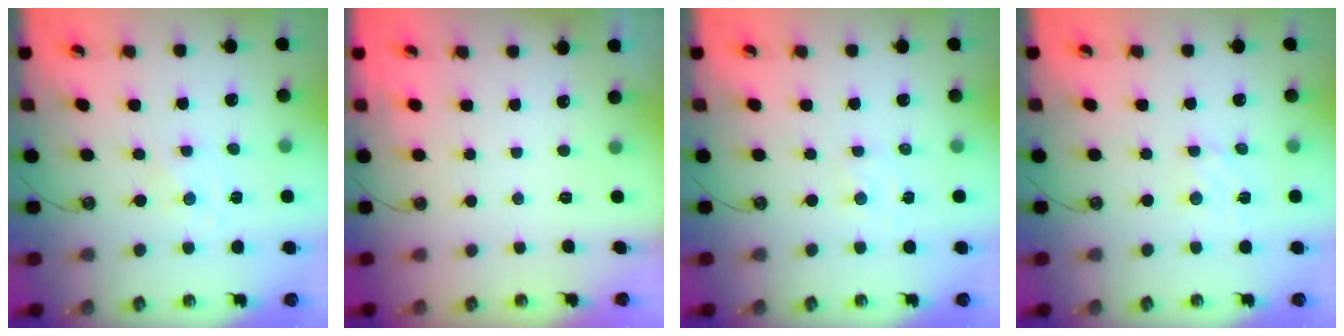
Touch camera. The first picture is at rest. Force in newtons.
{"total": 0.0}
{"total": 2.0, "press": 1.9, "slide": 0.3}
{"total": 2.6, "press": 2.6, "slide": 0.3}